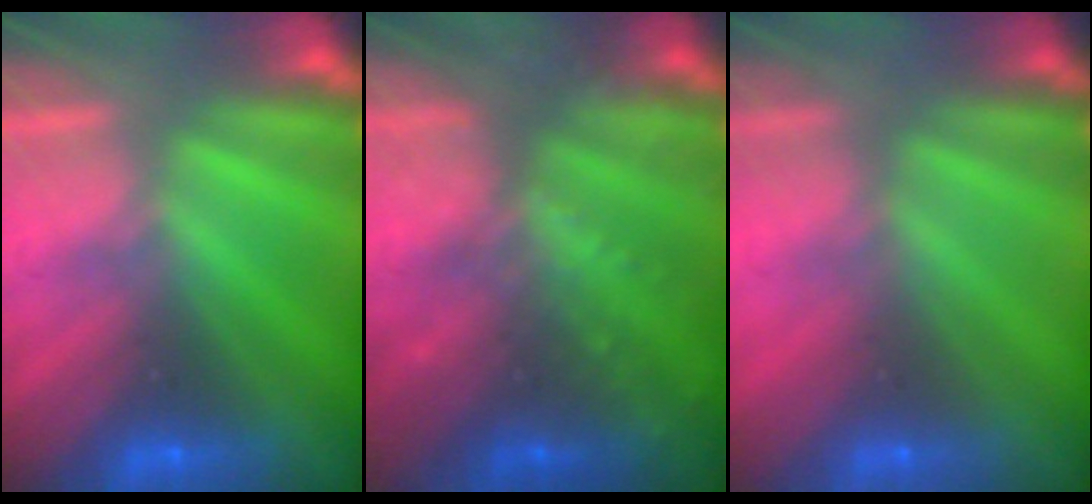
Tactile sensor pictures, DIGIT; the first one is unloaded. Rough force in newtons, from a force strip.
{"total": 7.7}
{"total": 2.9}